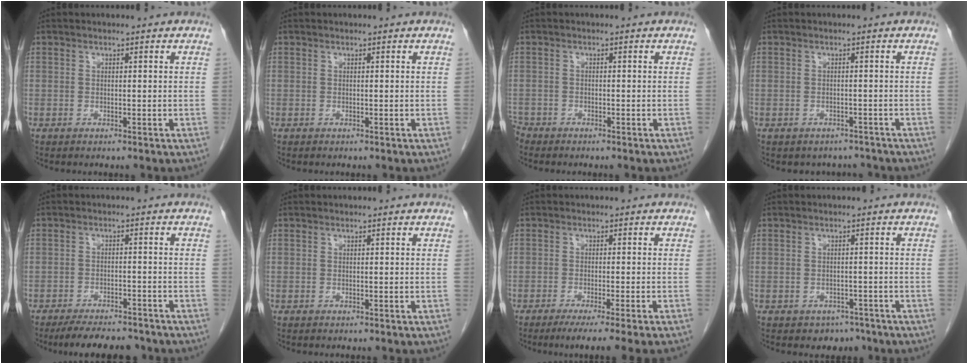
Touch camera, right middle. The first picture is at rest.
{"total": 0.0}
{"total": 2.1, "force": [-1.9, 0.8, 0.1], "torque": [0.000, -0.002, -0.034]}
{"total": 3.9, "force": [-3.4, 1.9, -0.1], "torque": [0.005, 0.010, -0.042]}
{"total": 9.1, "force": [-8.1, 2.4, 3.4], "torque": [-0.046, -0.004, -0.117]}
{"total": 0.0}
{"total": 8.2, "force": [-6.4, -1.5, 5.0], "torque": [-0.050, -0.020, -0.095]}
{"total": 2.9, "force": [-2.1, 2.0, 0.4], "torque": [-0.002, 0.008, -0.026]}